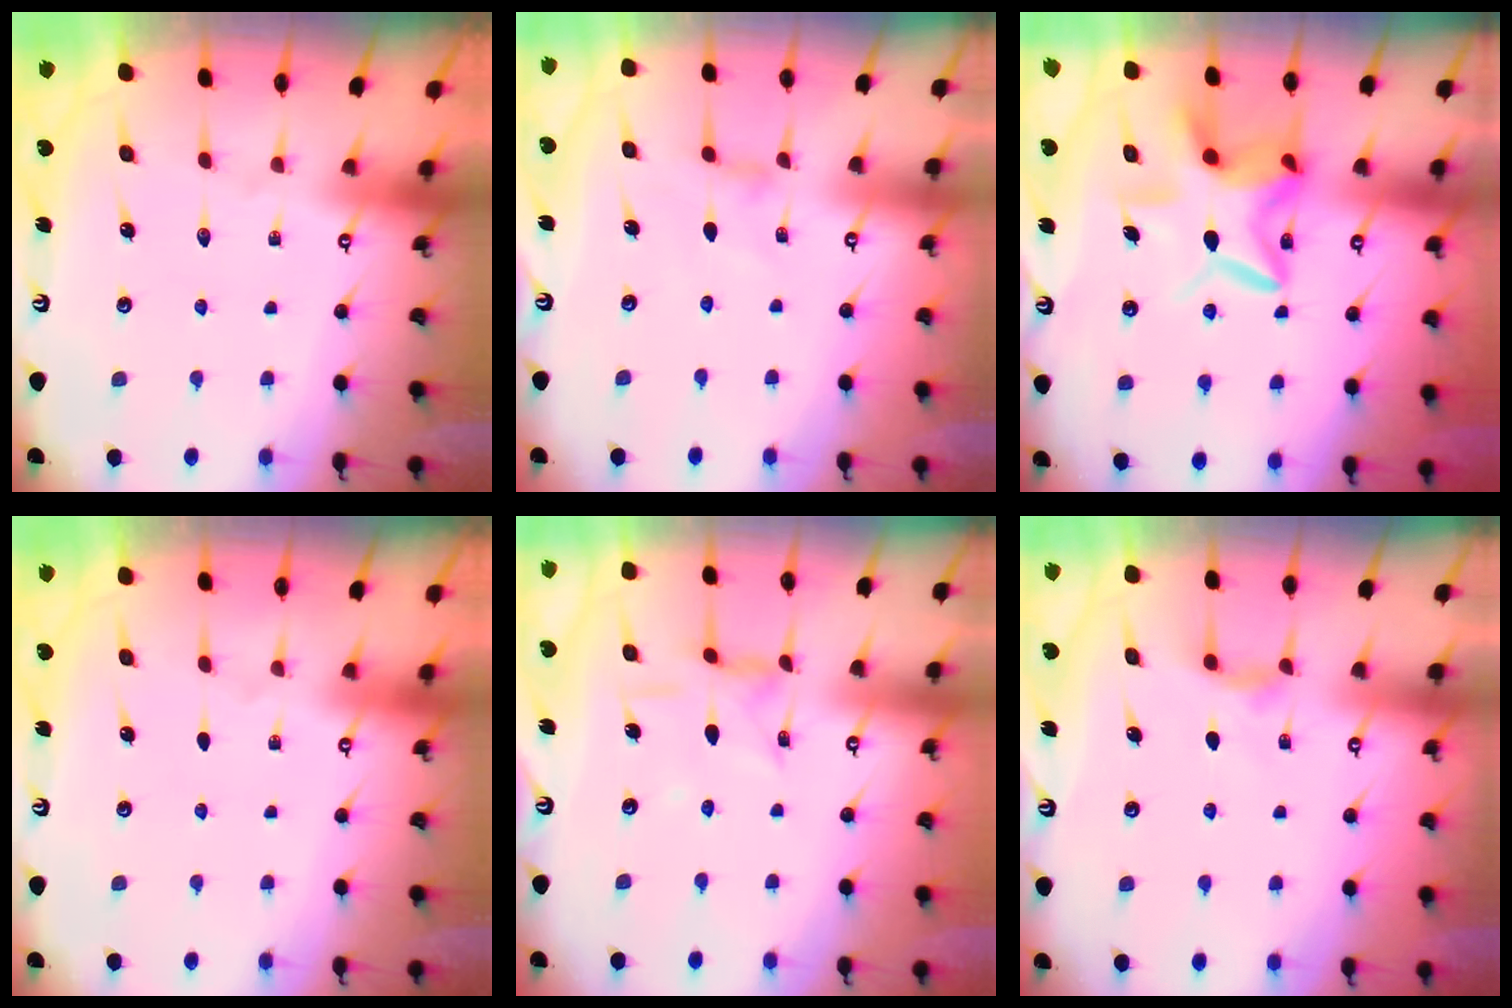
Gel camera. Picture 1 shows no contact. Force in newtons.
{"total": 1.3, "press": 1.3, "slide": 0.4}
{"total": 11.5, "press": 11.4, "slide": 1.3}
{"total": 0.0}
{"total": 4.8, "press": 4.8, "slide": 0.3}
{"total": 3.8, "press": 3.8, "slide": 0.6}